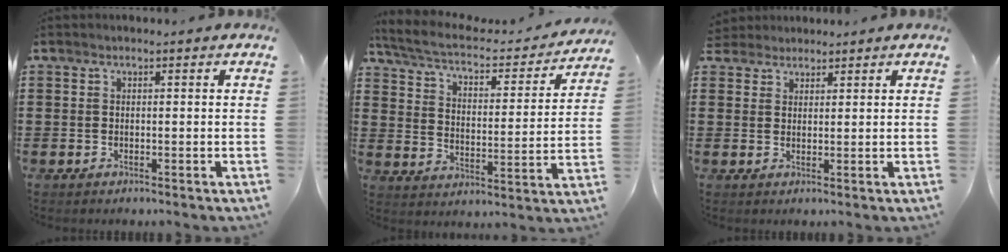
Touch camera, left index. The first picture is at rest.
{"total": 4.7, "force": [4.0, 0.8, 2.2], "torque": [-0.065, -0.032, 0.063]}
{"total": 2.1, "force": [1.9, 1.0, -0.2], "torque": [-0.004, 0.005, 0.038]}